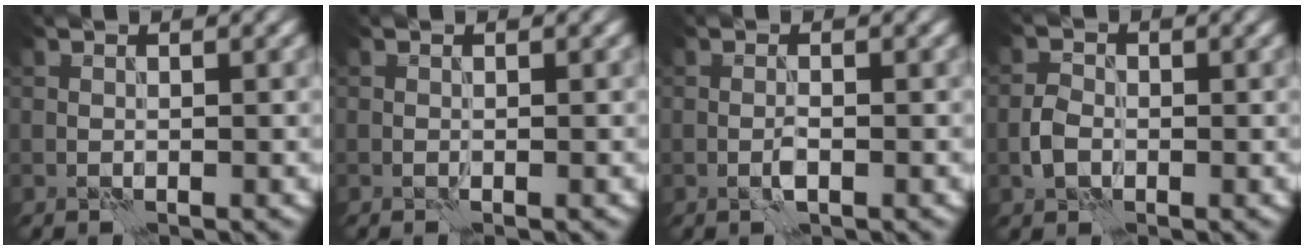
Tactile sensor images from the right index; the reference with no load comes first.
{"total": 0.0}
{"total": 1.1, "force": [-0.5, 0.2, 1.0], "torque": [-0.021, 0.002, -0.012]}
{"total": 2.0, "force": [-0.6, 1.5, 1.1], "torque": [-0.019, 0.005, -0.017]}